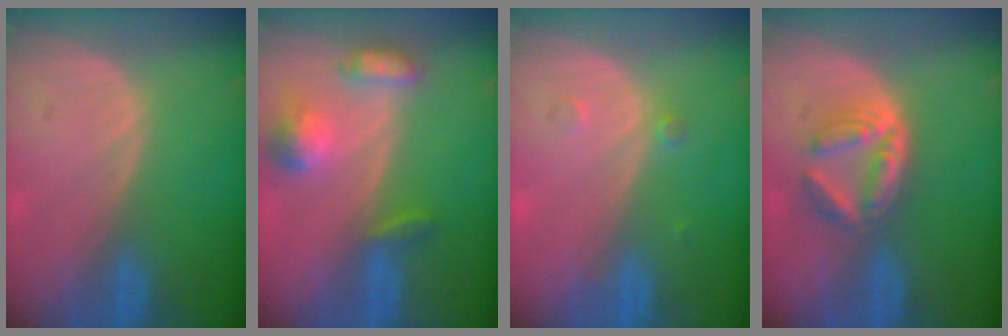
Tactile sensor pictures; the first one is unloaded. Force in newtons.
{"total": 5.9, "press": 5.8, "slide": 1.2}
{"total": 1.3, "press": 1.3, "slide": 0.1}
{"total": 6.3, "press": 5.4, "slide": 3.2}